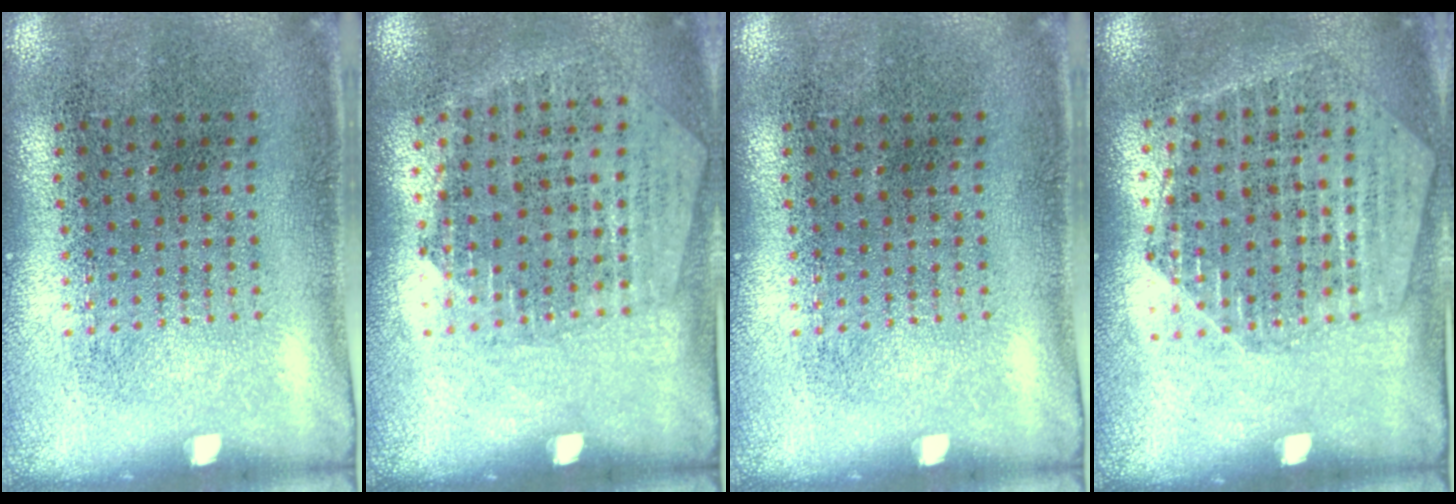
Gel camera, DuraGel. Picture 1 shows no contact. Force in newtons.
{"total": 1.3, "press": 1.2, "slide": 0.5}
{"total": 0.0}
{"total": 1.6, "press": 1.6, "slide": 0.2}